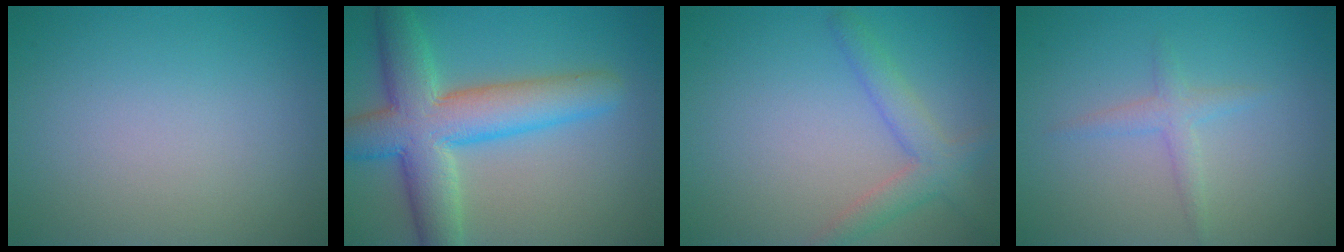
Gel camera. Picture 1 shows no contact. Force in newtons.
{"total": 8.9, "press": 8.9, "slide": 0.4}
{"total": 3.1, "press": 3.1, "slide": 0.1}
{"total": 1.6, "press": 1.6, "slide": 0.1}